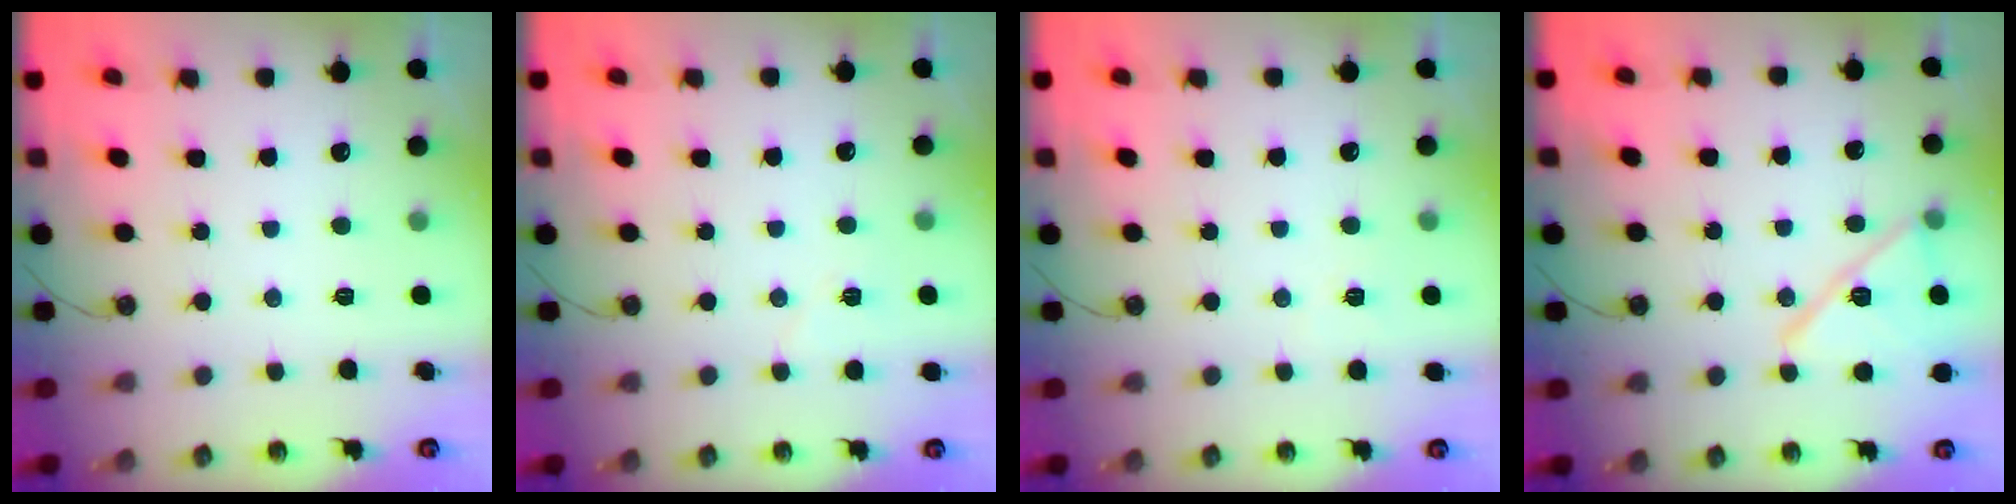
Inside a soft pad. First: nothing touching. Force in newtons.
{"total": 5.1, "press": 5.0, "slide": 1.1}
{"total": 2.7, "press": 2.5, "slide": 1.0}
{"total": 16.1, "press": 13.2, "slide": 9.3}